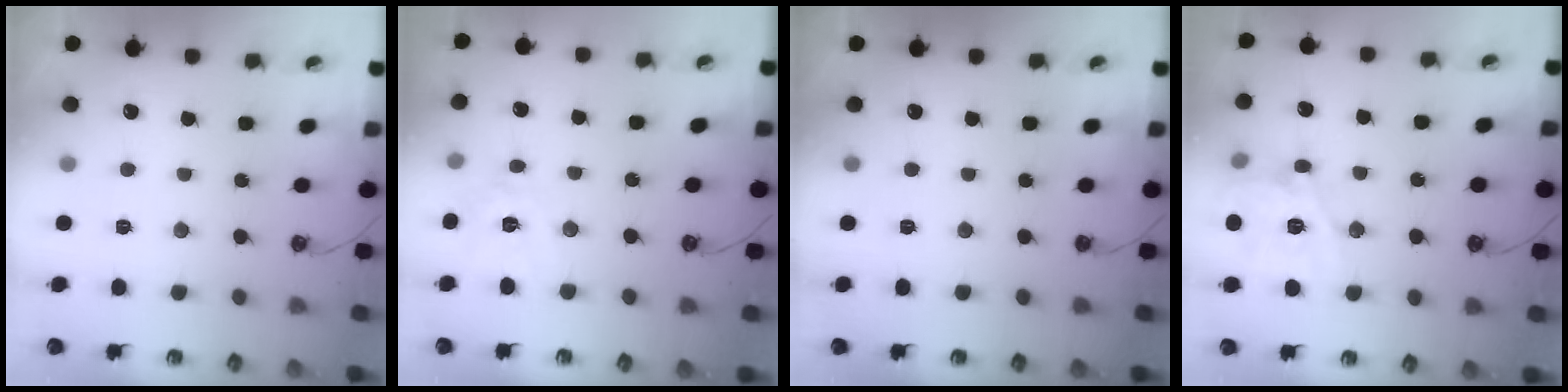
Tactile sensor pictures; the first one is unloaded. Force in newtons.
{"total": 10.7, "press": 10.7, "slide": 0.8}
{"total": 0.0}
{"total": 15.7, "press": 15.6, "slide": 1.7}